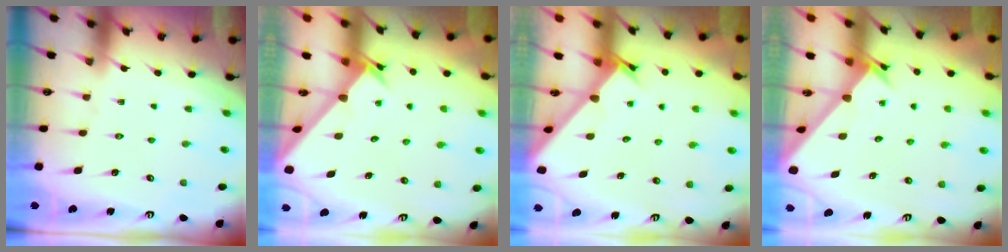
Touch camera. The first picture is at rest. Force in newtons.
{"total": 2.3, "press": 2.3, "slide": 0.2}
{"total": 2.7, "press": 2.7, "slide": 0.2}
{"total": 2.4, "press": 2.4, "slide": 0.2}